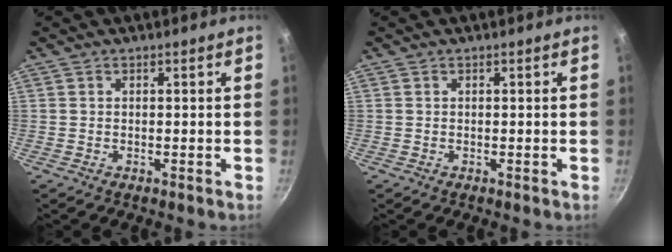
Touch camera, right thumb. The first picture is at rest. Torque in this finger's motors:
{"motor_torque": [-0.23, 0.16, -0.09, -0.18, 0.01]}